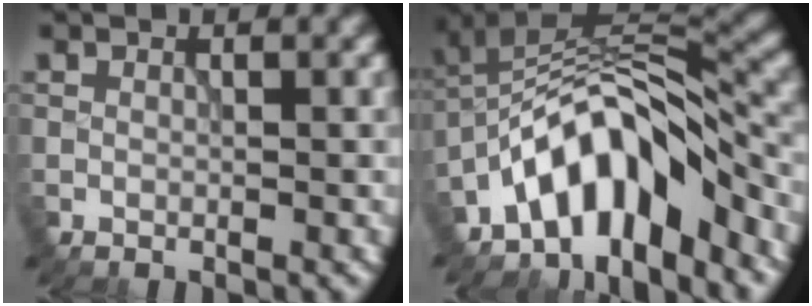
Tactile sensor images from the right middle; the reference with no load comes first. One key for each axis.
{"total": 9.9, "fx": -6.0, "fy": 4.0, "fz": 6.8, "tx": -0.100, "ty": 0.017, "tz": -0.115}